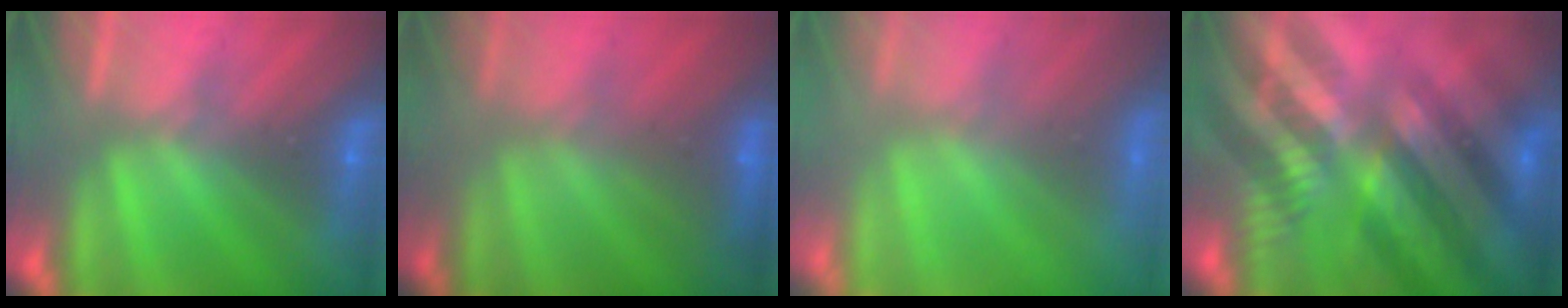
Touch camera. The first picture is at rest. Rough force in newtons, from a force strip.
{"total": 3.0}
{"total": 6.2}
{"total": 10.8}